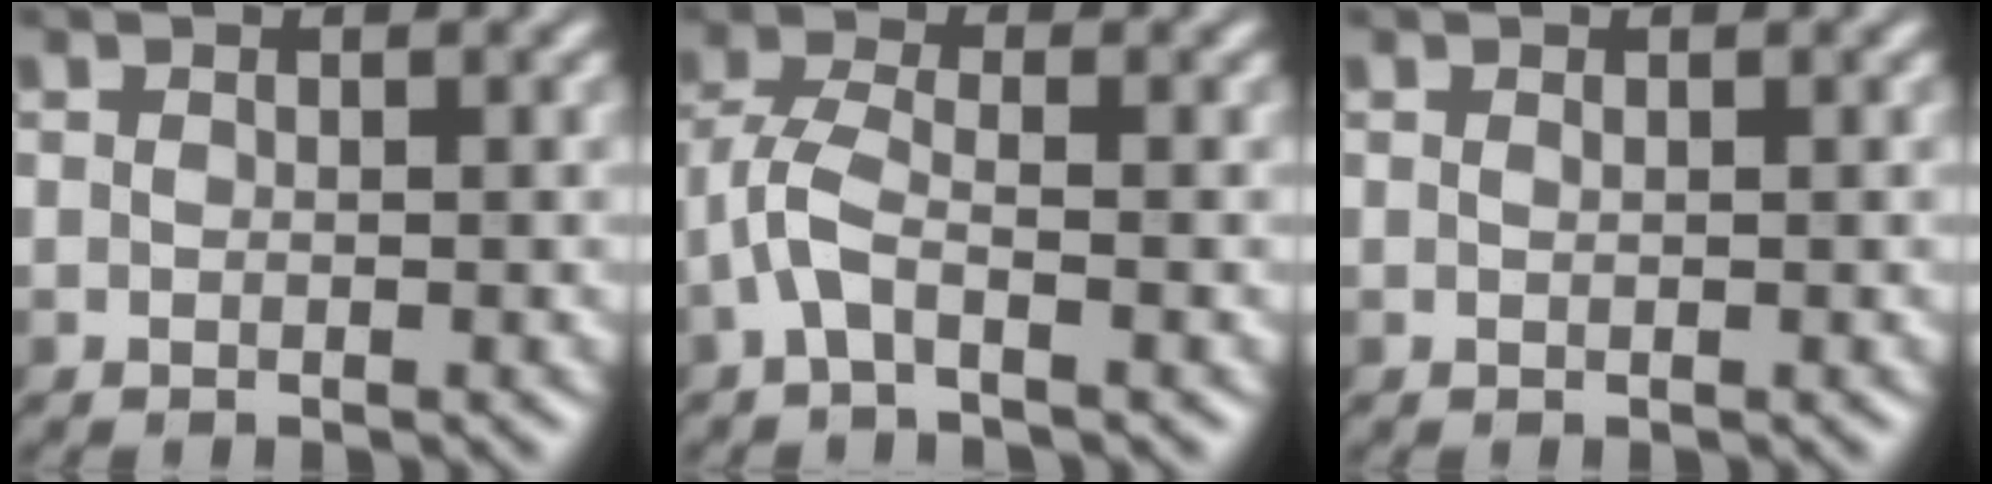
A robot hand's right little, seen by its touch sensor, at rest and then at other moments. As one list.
[{"total": 2.8, "force": [-1.4, 0.7, 2.2], "torque": [-0.056, 0.009, -0.037]}, {"total": 0.0}]